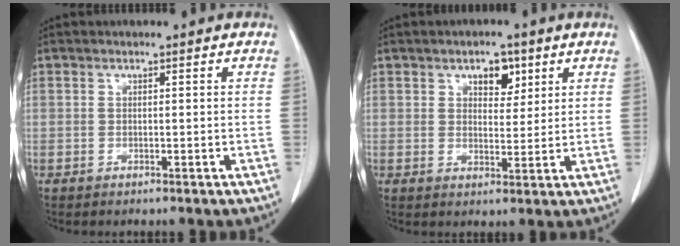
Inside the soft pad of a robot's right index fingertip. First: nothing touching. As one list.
[{"total": 4.4, "force": [2.4, 2.4, 2.8], "torque": [-0.038, 0.004, 0.036]}]